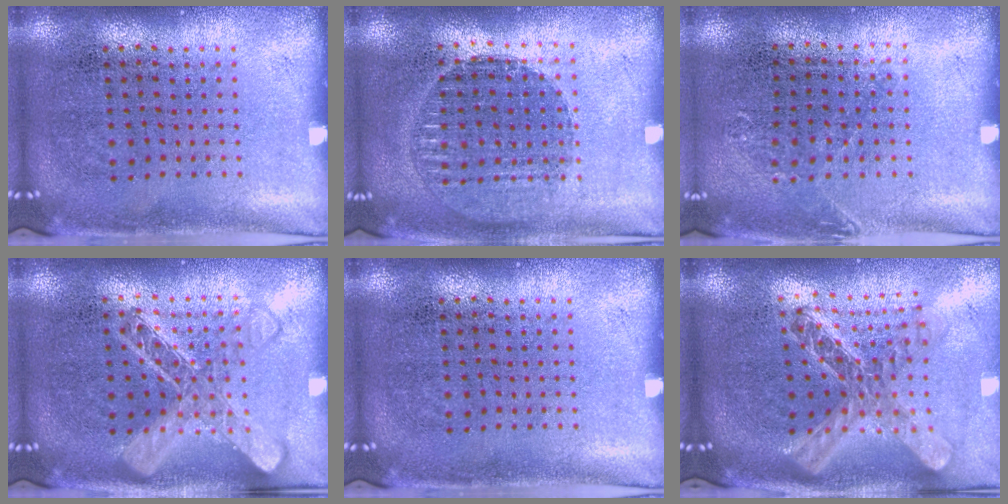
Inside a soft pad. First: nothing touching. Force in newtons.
{"total": 1.4, "press": 1.3, "slide": 0.6}
{"total": 0.8, "press": 0.8, "slide": 0.1}
{"total": 2.0, "press": 2.0, "slide": 0.2}
{"total": 0.0}
{"total": 2.4, "press": 1.9, "slide": 1.4}